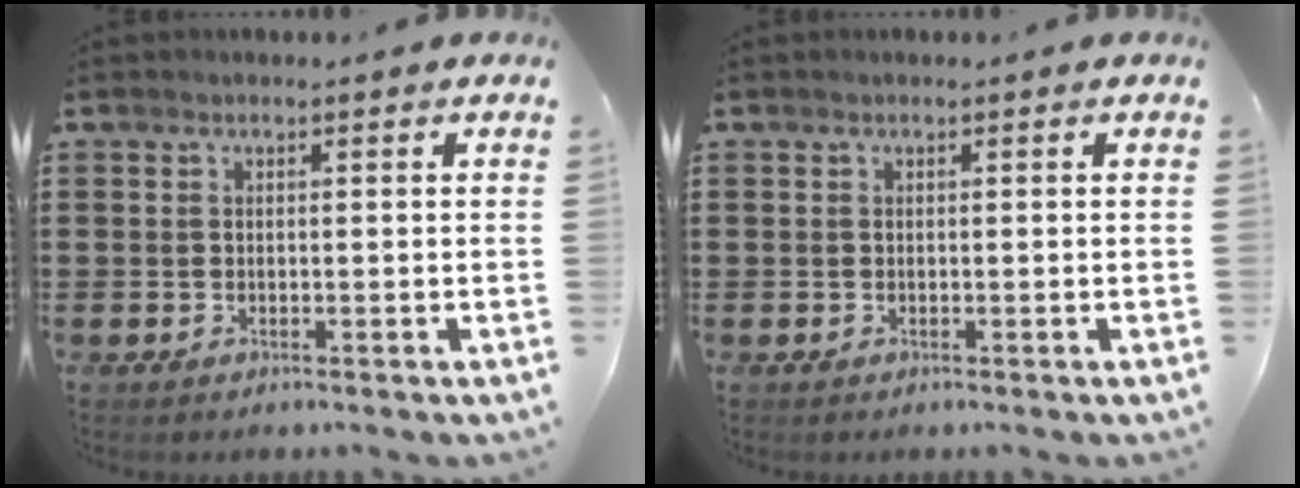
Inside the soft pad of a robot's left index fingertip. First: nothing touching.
{"total": 0.0}